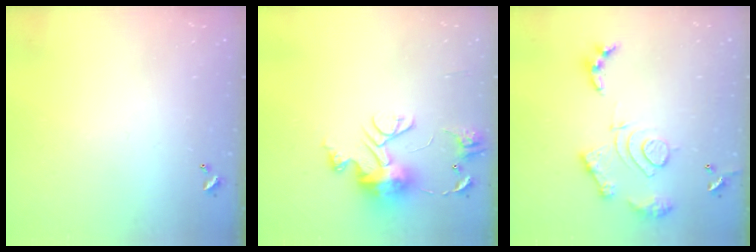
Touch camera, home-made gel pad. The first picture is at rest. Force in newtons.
{"total": 12.0, "press": 11.9, "slide": 1.2}
{"total": 14.5, "press": 14.4, "slide": 1.3}